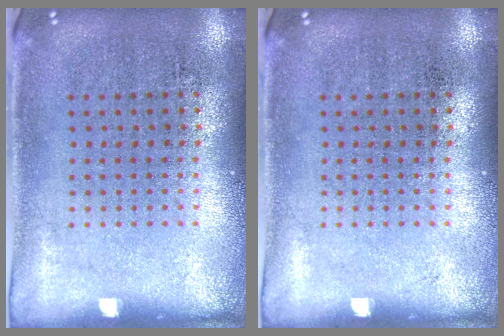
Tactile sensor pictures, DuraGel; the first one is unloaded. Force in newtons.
{"total": 0.0}